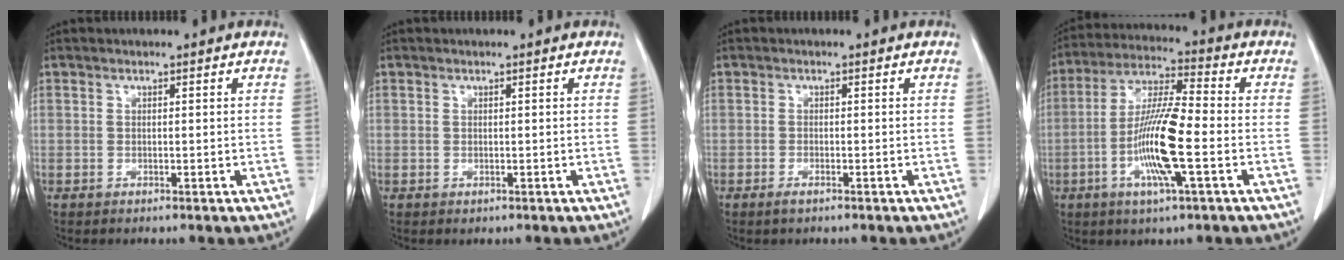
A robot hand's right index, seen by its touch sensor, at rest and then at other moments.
{"total": 0.5, "force": [0.0, 0.5, 0.0], "torque": [0.002, 0.004, -0.002]}
{"total": 0.7, "force": [-0.5, 0.2, 0.4], "torque": [-0.009, 0.000, -0.005]}
{"total": 12.6, "force": [-3.3, 0.9, 12.2], "torque": [-0.238, -0.006, -0.068]}